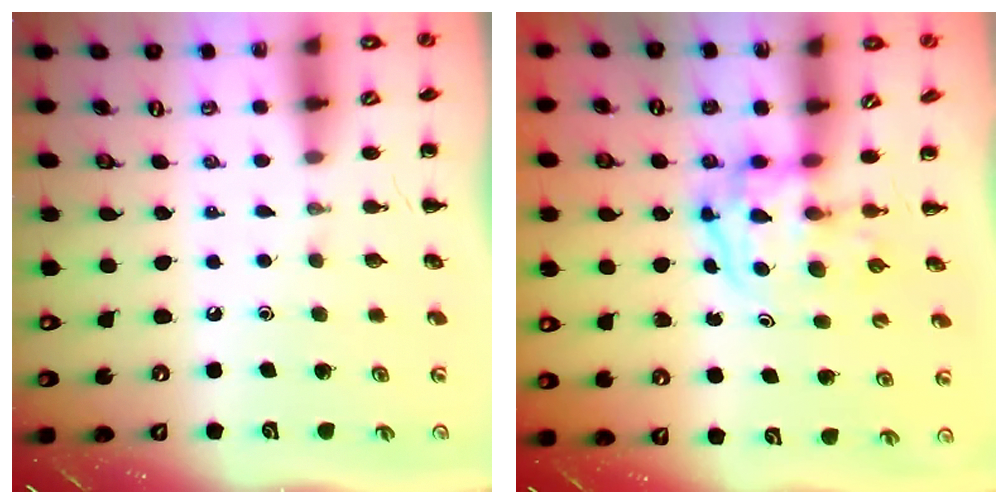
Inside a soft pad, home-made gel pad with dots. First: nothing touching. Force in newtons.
{"total": 3.6, "press": 3.5, "slide": 0.5}